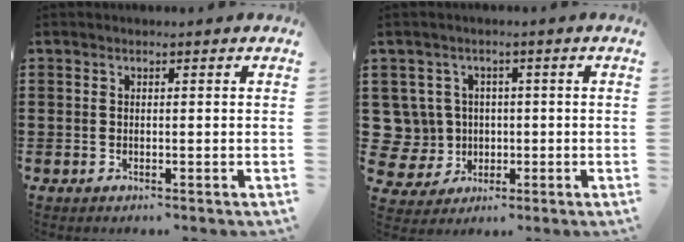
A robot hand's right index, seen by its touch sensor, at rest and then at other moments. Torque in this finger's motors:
{"motor_torque": [-0.43, 1.71, 0.00, -0.06]}